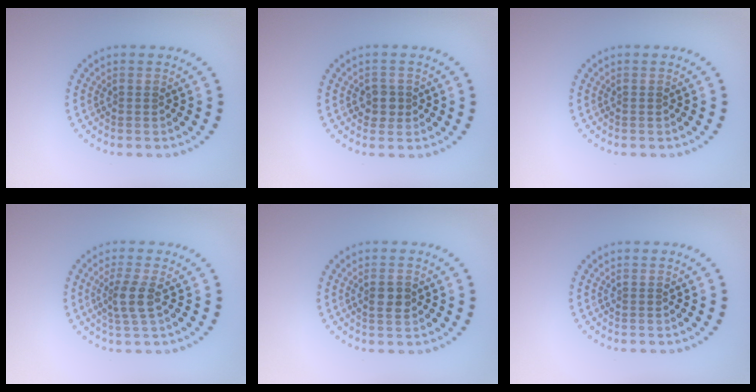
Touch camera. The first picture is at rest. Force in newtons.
{"total": 1.8, "press": 1.6, "slide": 0.8}
{"total": 0.0}
{"total": 2.5, "press": 2.0, "slide": 1.5}
{"total": 1.9, "press": 1.9, "slide": 0.3}
{"total": 0.0}